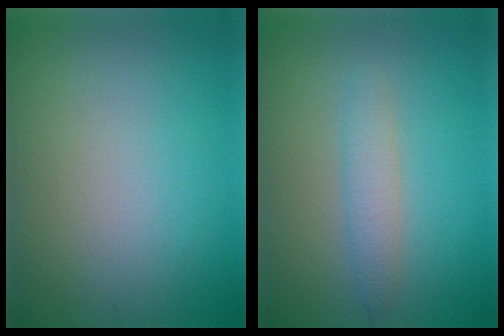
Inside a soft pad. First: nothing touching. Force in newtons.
{"total": 2.1, "press": 2.1, "slide": 0.1}